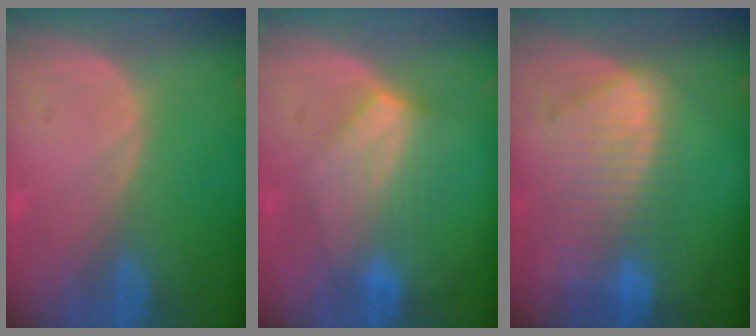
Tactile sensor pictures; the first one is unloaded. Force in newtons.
{"total": 7.0, "press": 6.6, "slide": 2.3}
{"total": 8.8, "press": 7.9, "slide": 4.0}